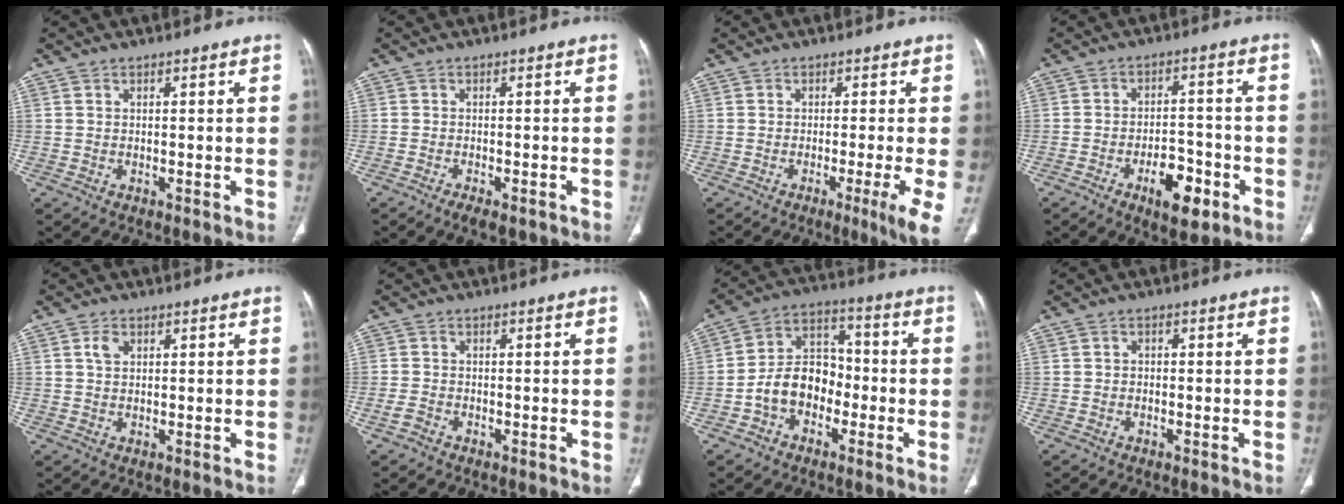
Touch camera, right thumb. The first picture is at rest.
{"total": 3.6, "force": [-2.5, 1.3, 2.2], "torque": [-0.032, 0.005, -0.035]}
{"total": 5.6, "force": [-1.9, -0.4, 5.2], "torque": [-0.080, -0.017, -0.031]}
{"total": 9.1, "force": [-4.5, 4.3, 6.7], "torque": [-0.085, 0.030, -0.065]}
{"total": 2.2, "force": [0.9, 1.5, 1.4], "torque": [-0.024, 0.003, 0.017]}
{"total": 1.7, "force": [-1.2, 1.0, 0.8], "torque": [-0.018, 0.005, -0.024]}
{"total": 10.9, "force": [-3.3, 8.1, 6.5], "torque": [-0.085, 0.046, -0.068]}
{"total": 0.8, "force": [-0.2, 0.7, 0.2], "torque": [0.006, 0.003, -0.008]}